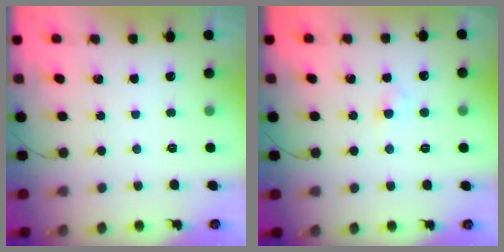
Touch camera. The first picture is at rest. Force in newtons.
{"total": 2.7, "press": 2.5, "slide": 1.1}